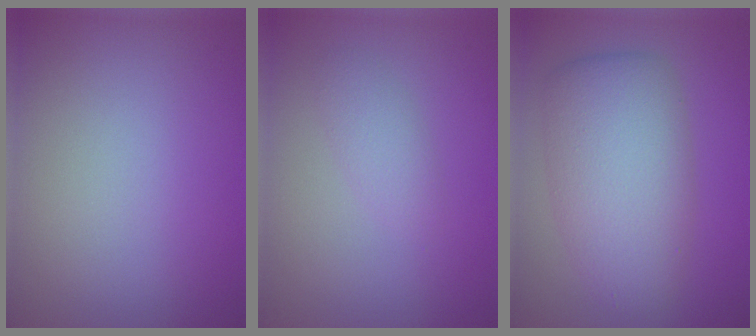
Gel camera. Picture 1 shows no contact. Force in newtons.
{"total": 1.6, "press": 1.6, "slide": 0.1}
{"total": 7.5, "press": 7.5, "slide": 0.1}